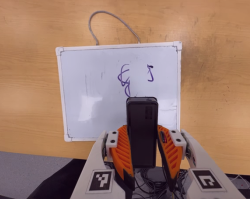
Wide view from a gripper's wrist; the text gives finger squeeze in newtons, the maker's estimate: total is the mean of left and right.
{"total": 7.1, "left": 5.4, "right": 8.7}